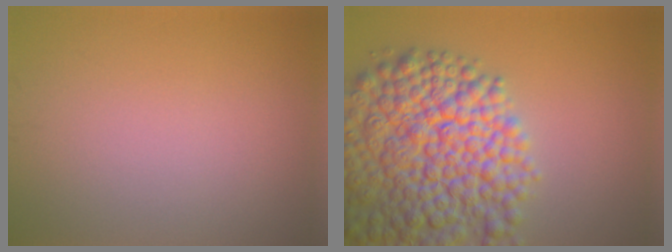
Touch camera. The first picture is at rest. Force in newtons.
{"total": 13.2, "press": 13.2, "slide": 0.7}